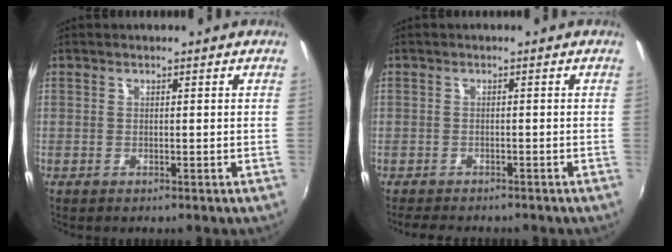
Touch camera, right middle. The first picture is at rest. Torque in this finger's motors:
{"motor_torque": [-0.19, -0.17, -0.53, -0.21]}